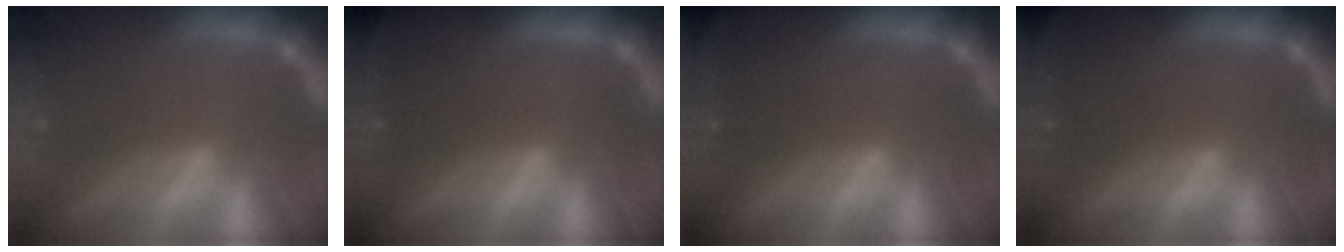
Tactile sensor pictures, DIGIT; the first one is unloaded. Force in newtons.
{"total": 1.9}
{"total": 2.4}
{"total": 2.9}